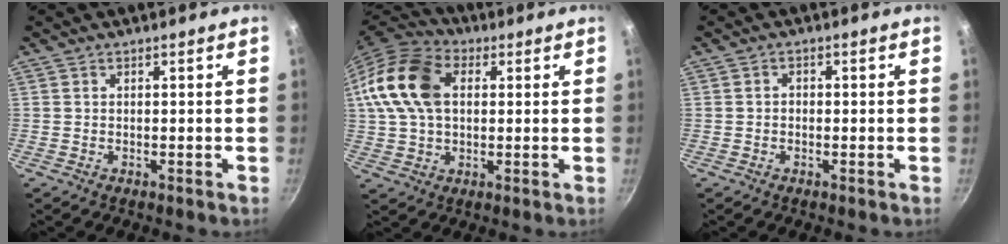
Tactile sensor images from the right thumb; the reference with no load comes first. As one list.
[{"total": 15.9, "force": [3.3, 10.8, 11.2], "torque": [-0.207, 0.017, 0.046]}, {"total": 1.0, "force": [-0.3, 0.8, 0.5], "torque": [-0.008, 0.006, -0.005]}]